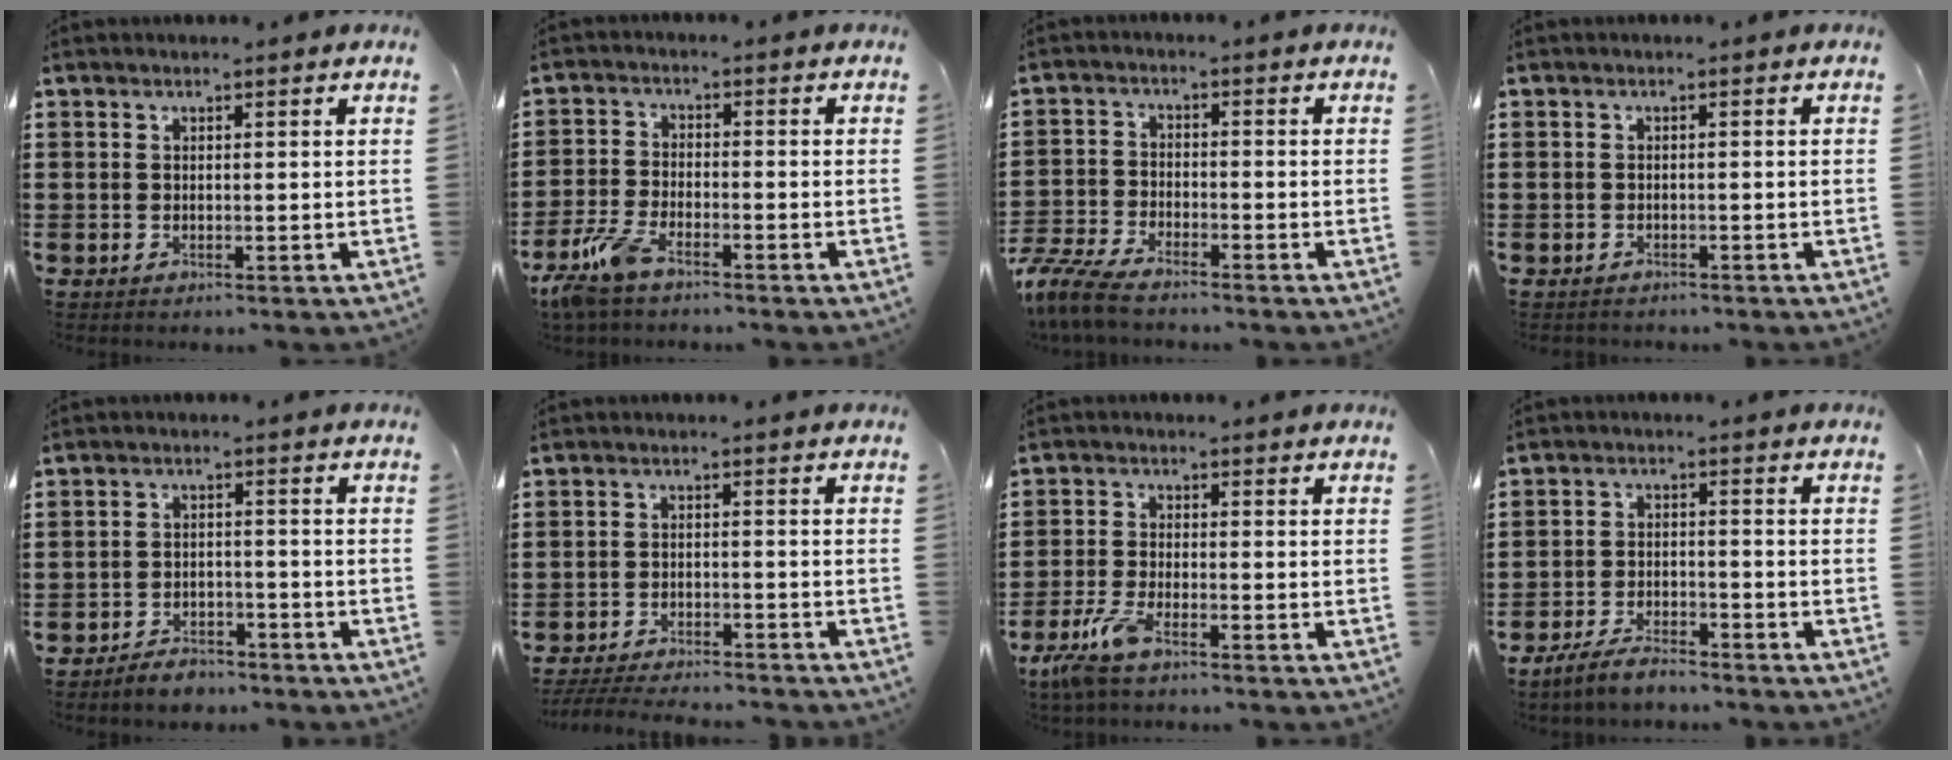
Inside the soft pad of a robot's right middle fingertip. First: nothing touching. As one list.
[{"total": 5.9, "force": [-4.4, 1.5, 3.6], "torque": [-0.098, -0.010, -0.090]}, {"total": 6.2, "force": [-5.6, 1.0, 2.5], "torque": [-0.079, -0.007, -0.117]}, {"total": 0.9, "force": [-0.9, 0.3, 0.0], "torque": [-0.003, 0.002, -0.020]}, {"total": 3.3, "force": [-3.2, 0.8, 0.3], "torque": [-0.010, 0.006, -0.067]}, {"total": 4.0, "force": [-3.9, 0.3, 0.7], "torque": [-0.018, -0.001, -0.083]}, {"total": 5.3, "force": [-3.7, 0.9, 3.7], "torque": [-0.101, -0.016, -0.077]}, {"total": 4.4, "force": [-3.9, 0.9, 1.8], "torque": [-0.044, 0.002, -0.079]}]